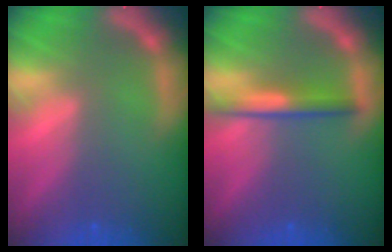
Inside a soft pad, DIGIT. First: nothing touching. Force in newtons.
{"total": 3.0}